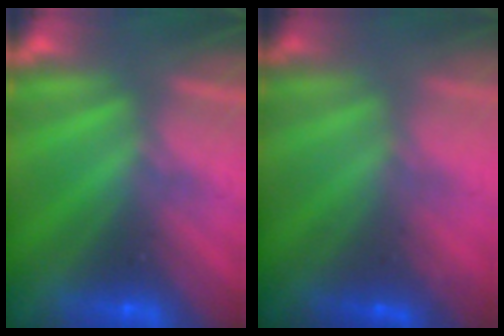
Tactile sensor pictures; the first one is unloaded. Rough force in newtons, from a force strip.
{"total": 1.8}